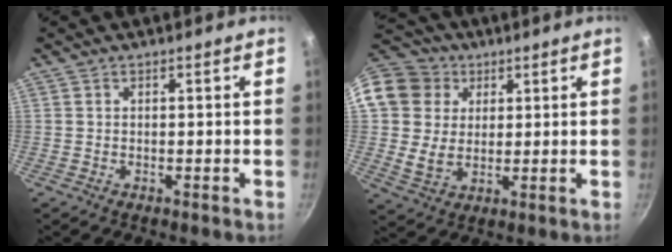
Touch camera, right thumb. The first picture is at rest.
{"total": 15.9, "force": [6.1, 13.2, 6.3], "torque": [-0.123, 0.003, 0.109]}